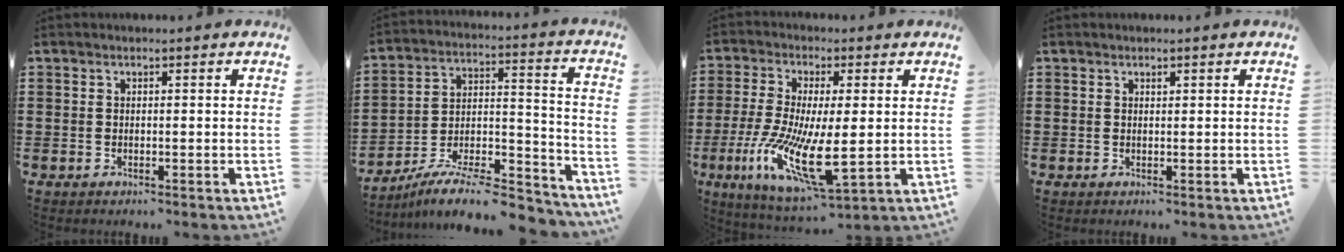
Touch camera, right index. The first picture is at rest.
{"total": 9.9, "force": [-8.8, 2.0, 4.2], "torque": [-0.059, 0.023, -0.169]}
{"total": 12.3, "force": [-2.5, 4.3, 11.2], "torque": [-0.233, -0.008, -0.038]}
{"total": 0.5, "force": [0.4, 0.3, 0.1], "torque": [-0.003, 0.001, 0.008]}